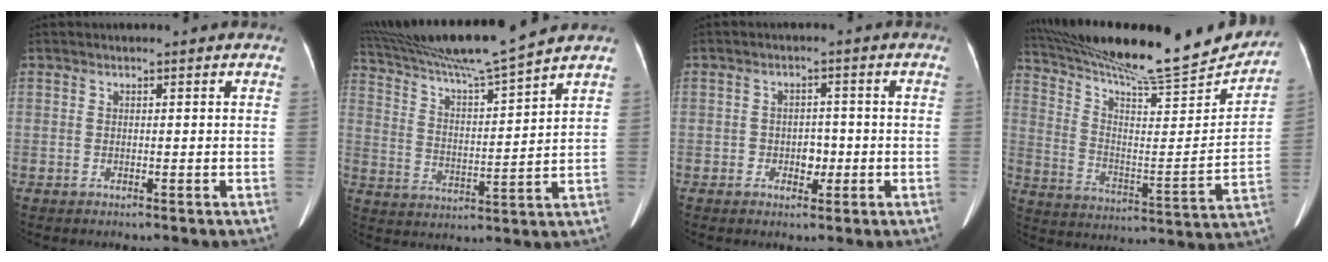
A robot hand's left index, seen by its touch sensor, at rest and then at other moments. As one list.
[{"total": 15.5, "force": [13.8, -1.9, 6.9], "torque": [-0.130, -0.006, 0.231]}, {"total": 2.8, "force": [-0.8, 2.0, 1.8], "torque": [-0.021, 0.006, -0.009]}, {"total": 25.0, "force": [22.6, 2.3, 10.4], "torque": [-0.181, -0.043, 0.329]}]